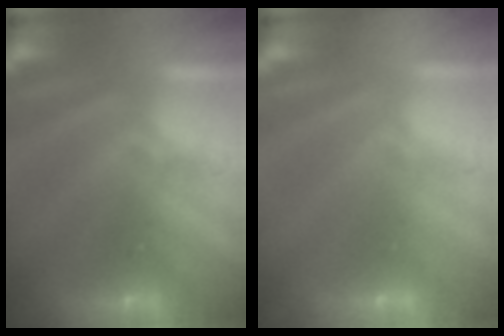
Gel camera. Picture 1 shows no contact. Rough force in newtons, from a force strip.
{"total": 7.3}